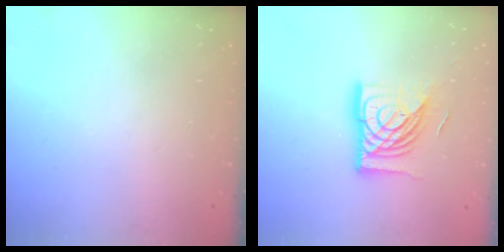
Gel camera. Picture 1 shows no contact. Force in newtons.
{"total": 19.6, "press": 19.5, "slide": 2.2}